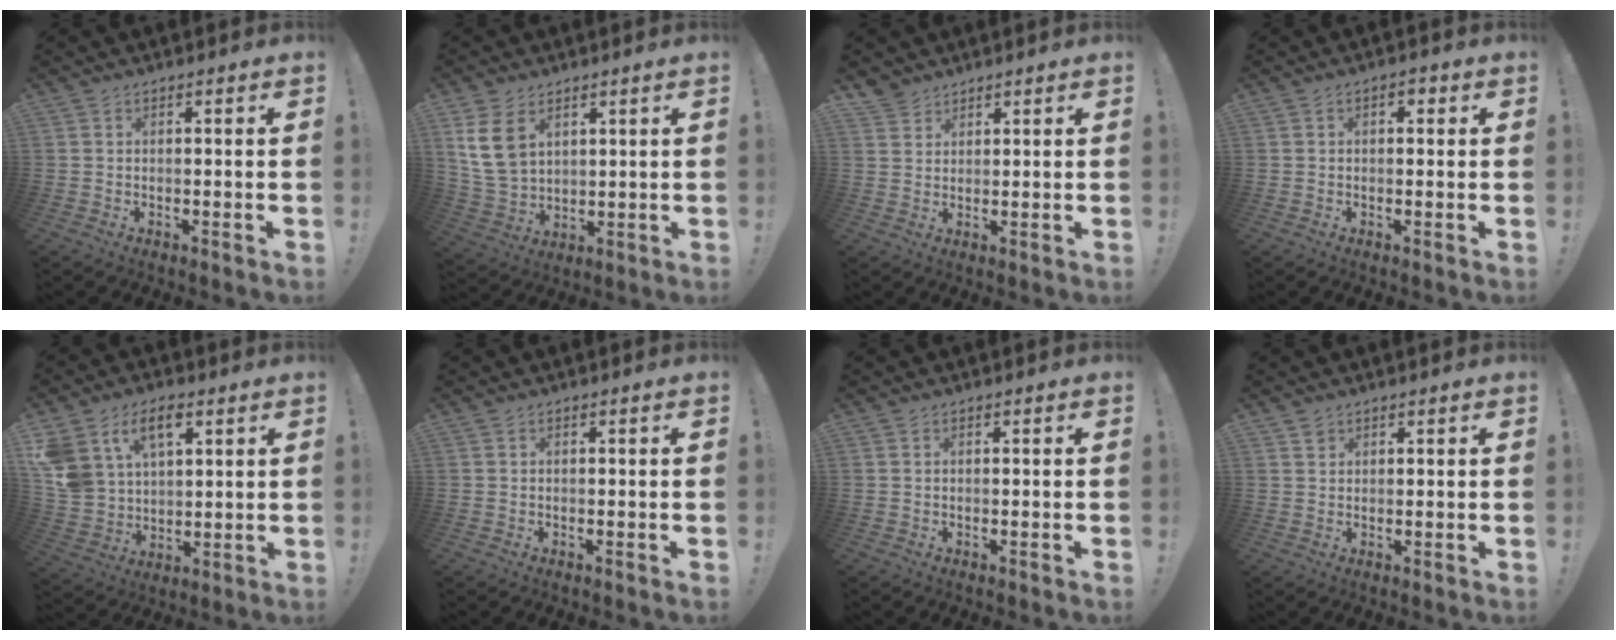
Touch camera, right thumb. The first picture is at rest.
{"total": 9.3, "force": [4.5, 6.0, 5.5], "torque": [-0.104, -0.019, 0.090]}
{"total": 3.7, "force": [3.1, 2.1, 0.4], "torque": [-0.004, -0.019, 0.058]}
{"total": 1.9, "force": [0.1, 1.3, 1.4], "torque": [-0.016, 0.003, -0.002]}
{"total": 12.9, "force": [6.6, 8.6, 7.1], "torque": [-0.147, -0.032, 0.127]}
{"total": 0.0}
{"total": 0.0}
{"total": 1.5, "force": [1.1, 1.0, 0.2], "torque": [0.006, -0.009, 0.019]}